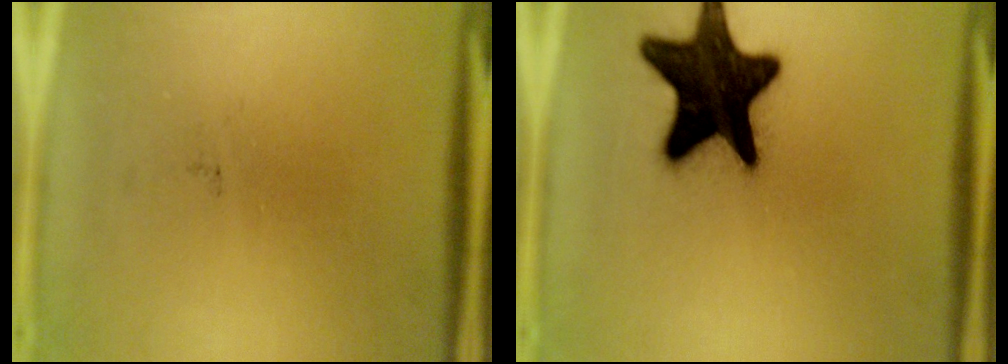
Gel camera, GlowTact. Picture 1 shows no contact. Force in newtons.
{"total": 18.9}